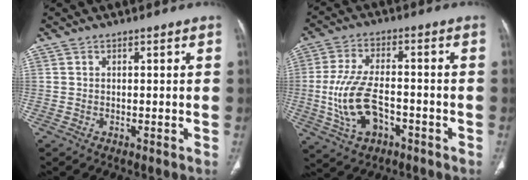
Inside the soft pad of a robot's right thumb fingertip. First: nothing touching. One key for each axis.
{"total": 11.8, "fx": -3.1, "fy": 6.4, "fz": 9.4, "tx": -0.195, "ty": 0.019, "tz": -0.051}